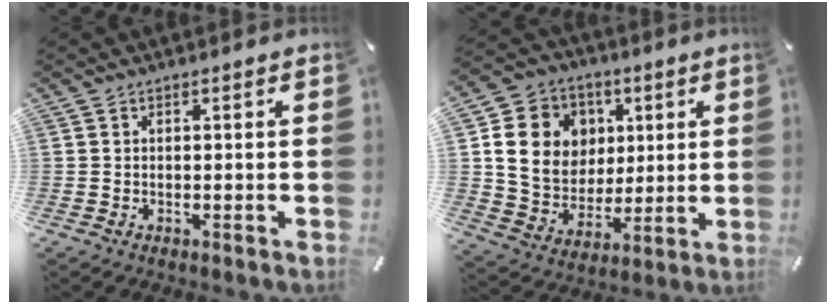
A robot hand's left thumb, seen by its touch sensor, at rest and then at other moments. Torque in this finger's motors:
{"motor_torque": [0.65, 0.64, 0.91, 0.21, 0.18]}